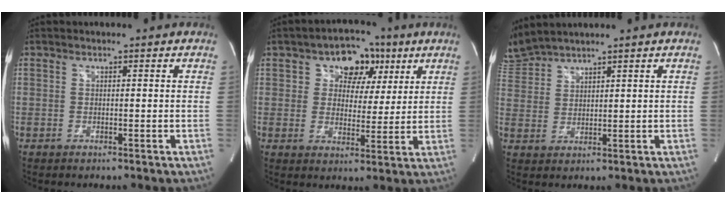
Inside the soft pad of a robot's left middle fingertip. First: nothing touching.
{"total": 8.1, "force": [3.7, 5.9, 4.0], "torque": [-0.045, 0.020, 0.054]}
{"total": 5.4, "force": [5.3, -0.2, 0.6], "torque": [-0.033, 0.014, 0.118]}